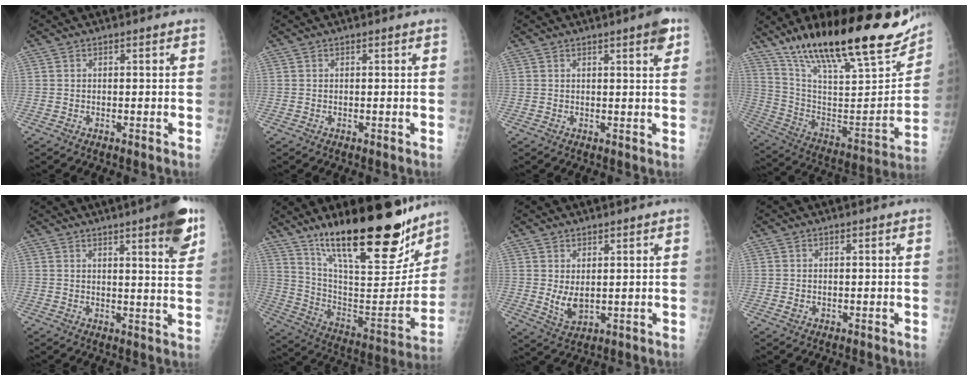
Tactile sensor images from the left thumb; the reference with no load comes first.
{"total": 0.0}
{"total": 3.7, "force": [2.1, 0.5, 3.0], "torque": [-0.033, -0.008, 0.024]}
{"total": 31.6, "force": [21.1, 8.2, 22.1], "torque": [-0.332, -0.054, 0.348]}
{"total": 10.1, "force": [5.9, 1.5, 8.1], "torque": [-0.091, -0.027, 0.071]}
{"total": 29.4, "force": [20.0, 8.2, 19.9], "torque": [-0.274, -0.082, 0.328]}
{"total": 4.4, "force": [1.0, 2.5, 3.4], "torque": [-0.055, -0.018, 0.030]}
{"total": 1.0, "force": [0.1, 0.8, 0.5], "torque": [-0.007, -0.001, 0.004]}